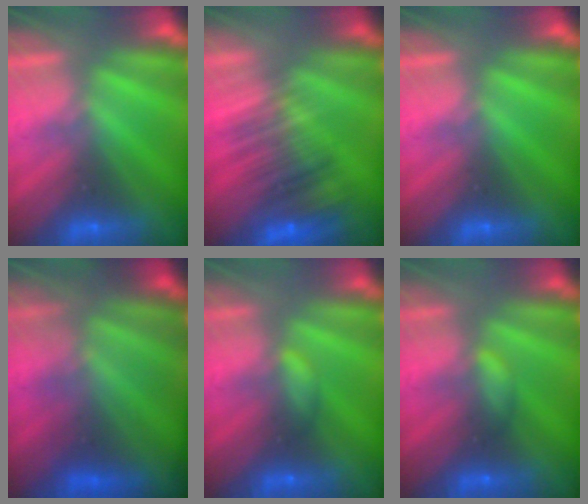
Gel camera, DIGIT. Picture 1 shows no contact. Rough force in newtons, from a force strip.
{"total": 6.9}
{"total": 0.0}
{"total": 7.5}
{"total": 2.2}
{"total": 2.2}